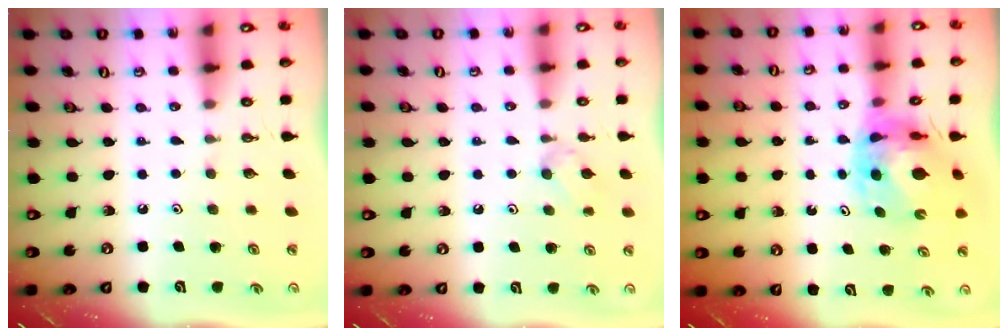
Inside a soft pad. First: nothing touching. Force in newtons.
{"total": 6.0, "press": 5.9, "slide": 0.8}
{"total": 11.2, "press": 11.1, "slide": 1.2}